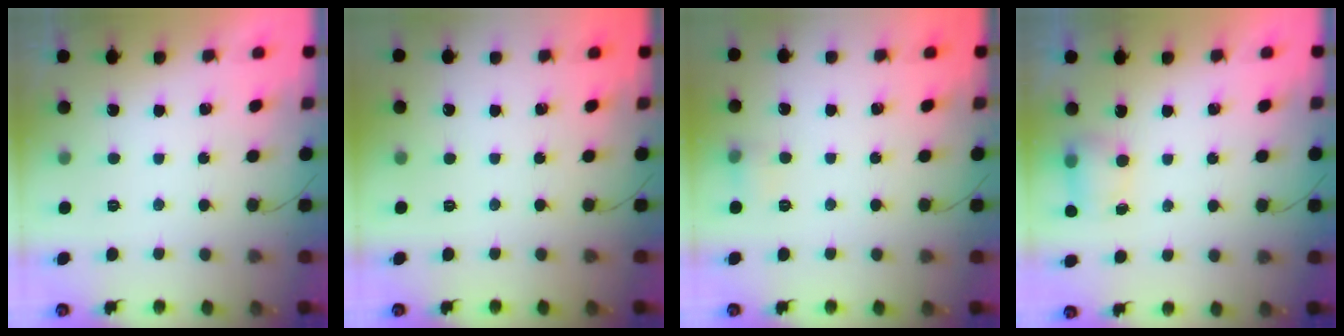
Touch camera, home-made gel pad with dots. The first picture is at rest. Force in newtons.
{"total": 0.0}
{"total": 6.4, "press": 6.3, "slide": 1.4}
{"total": 4.8, "press": 4.7, "slide": 0.8}